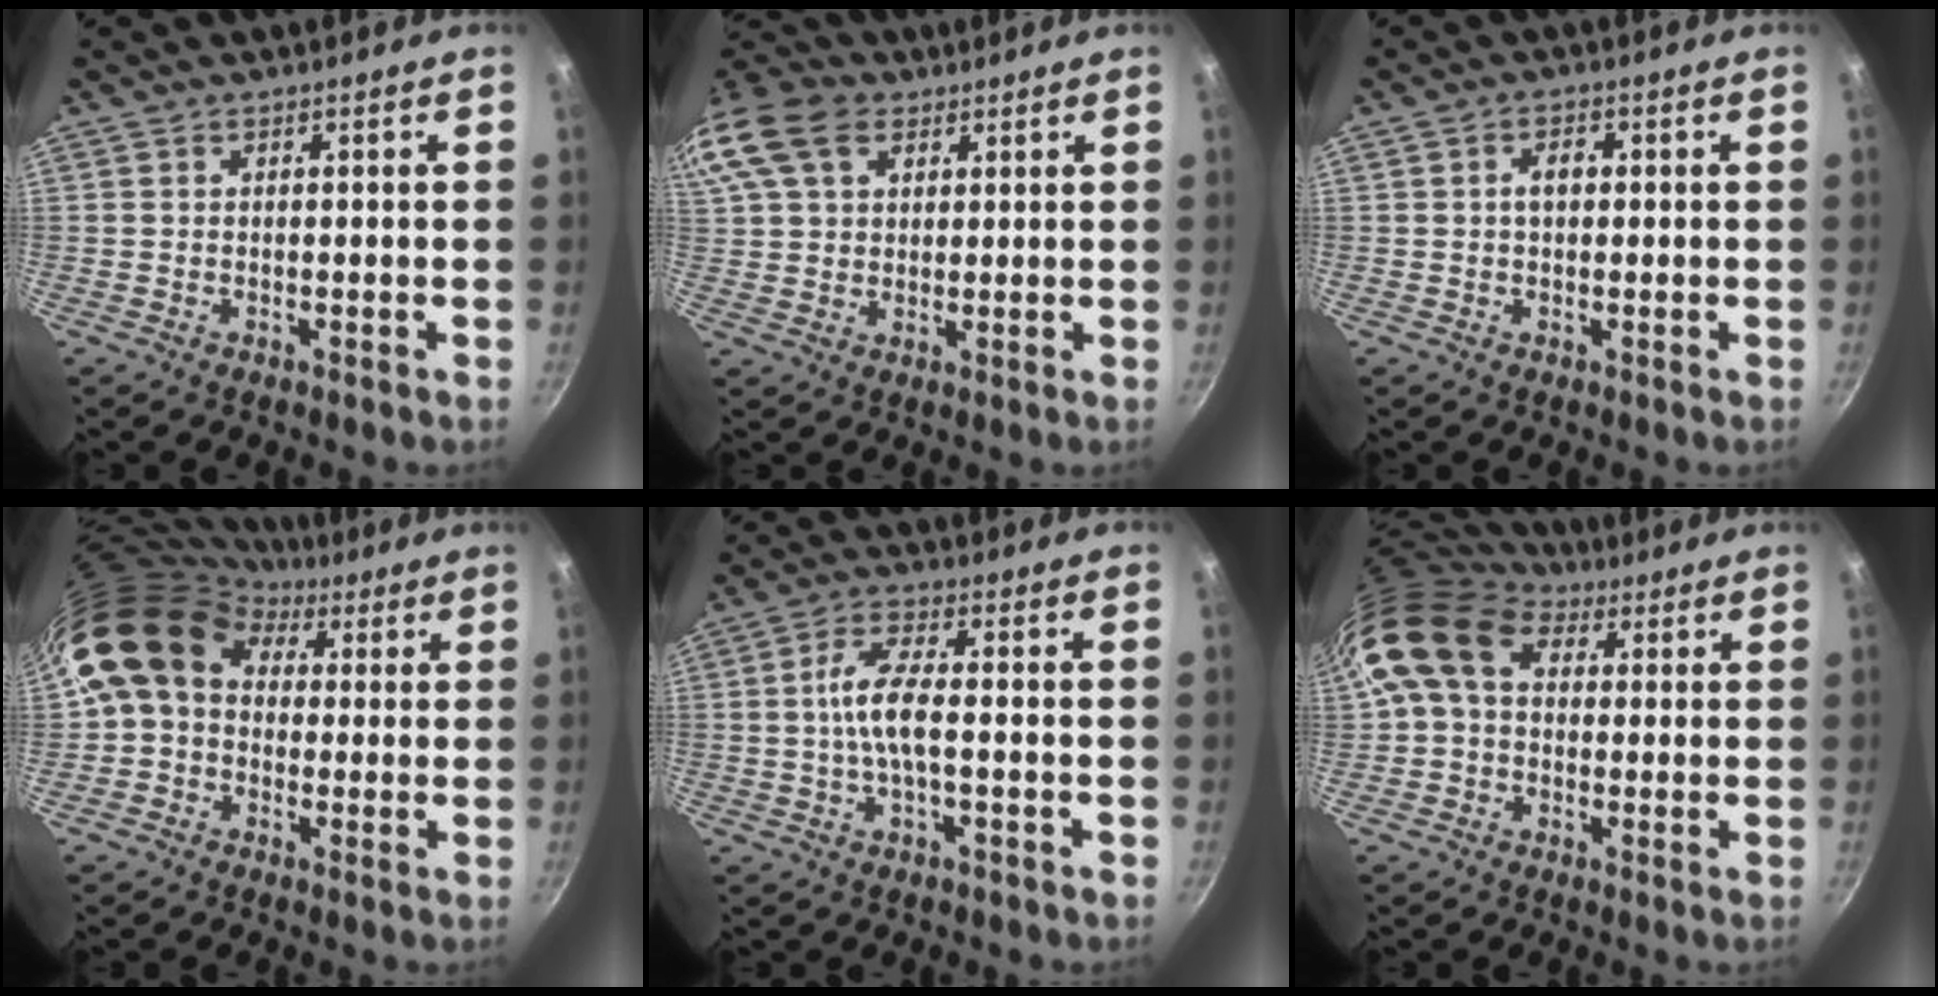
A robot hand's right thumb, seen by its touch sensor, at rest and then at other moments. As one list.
[{"total": 19.0, "force": [8.4, 13.3, 10.7], "torque": [-0.248, 0.039, 0.152]}, {"total": 2.8, "force": [0.3, 1.8, 2.1], "torque": [-0.026, 0.008, 0.002]}, {"total": 12.2, "force": [2.9, 9.5, 7.0], "torque": [-0.102, 0.019, 0.028]}, {"total": 6.8, "force": [-0.8, 2.2, 6.4], "torque": [-0.136, 0.019, -0.024]}, {"total": 12.2, "force": [3.1, 8.8, 7.9], "torque": [-0.130, 0.015, 0.034]}]